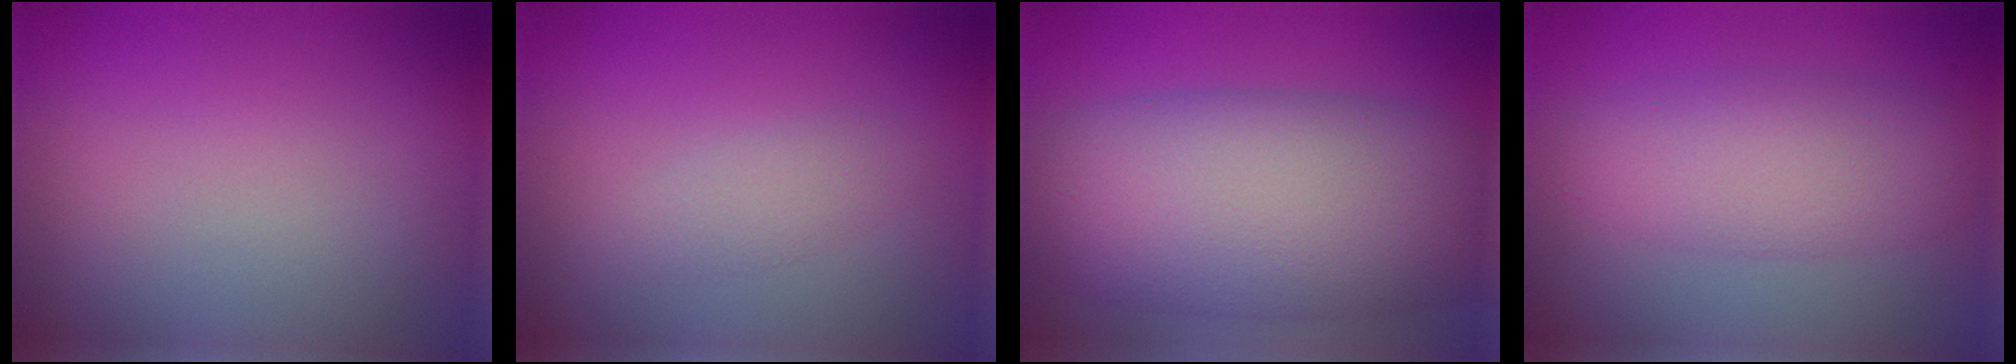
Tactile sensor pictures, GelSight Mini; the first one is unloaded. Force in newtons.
{"total": 1.6, "press": 1.6, "slide": 0.0}
{"total": 12.1, "press": 12.1, "slide": 0.6}
{"total": 5.4, "press": 5.4, "slide": 0.0}